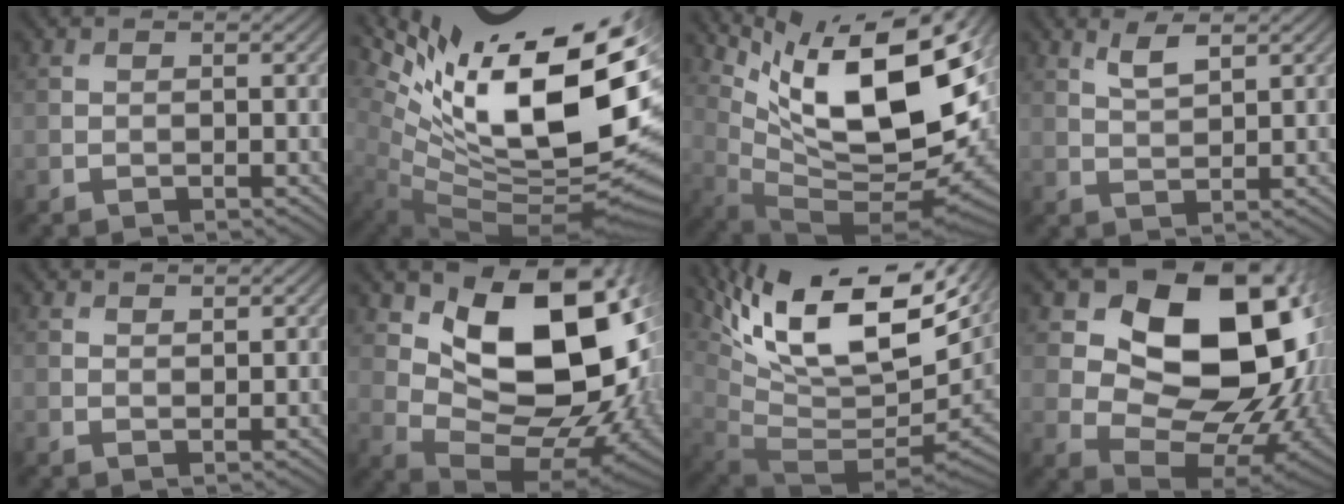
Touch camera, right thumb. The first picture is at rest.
{"total": 18.2, "force": [6.3, 6.8, 15.6], "torque": [-0.269, -0.001, 0.124]}
{"total": 17.2, "force": [6.6, 6.1, 14.7], "torque": [-0.263, 0.008, 0.129]}
{"total": 3.1, "force": [2.0, 0.9, 2.2], "torque": [-0.051, -0.001, 0.043]}
{"total": 1.0, "force": [0.9, 0.2, 0.3], "torque": [-0.010, -0.002, 0.019]}
{"total": 15.8, "force": [4.4, 9.1, 12.2], "torque": [-0.189, -0.014, 0.093]}
{"total": 17.7, "force": [8.6, 7.3, 13.6], "torque": [-0.249, 0.008, 0.168]}
{"total": 18.2, "force": [5.4, 12.2, 12.4], "torque": [-0.188, -0.006, 0.106]}